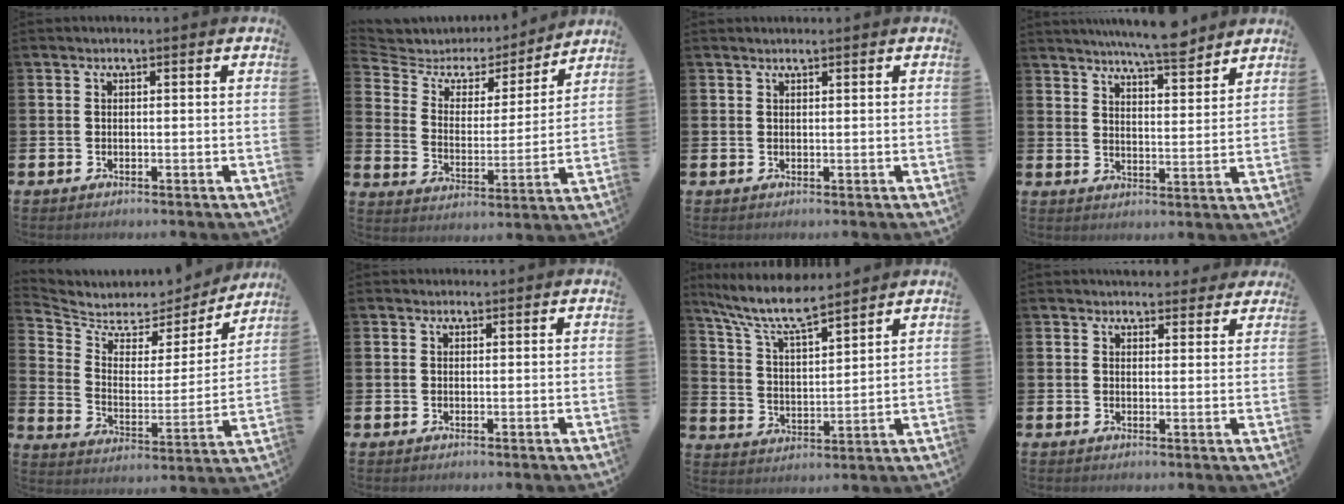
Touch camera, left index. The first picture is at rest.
{"total": 5.8, "force": [4.7, 3.2, 1.2], "torque": [-0.060, -0.031, 0.076]}
{"total": 0.8, "force": [0.8, 0.1, 0.2], "torque": [-0.003, 0.001, 0.014]}
{"total": 7.4, "force": [7.0, 0.4, 2.4], "torque": [-0.054, -0.033, 0.125]}
{"total": 5.9, "force": [5.3, 2.5, 0.5], "torque": [-0.051, -0.046, 0.089]}
{"total": 0.9, "force": [0.9, 0.4, 0.0], "torque": [0.008, 0.000, 0.014]}
{"total": 9.2, "force": [8.1, 1.4, 4.1], "torque": [-0.113, -0.035, 0.145]}
{"total": 3.7, "force": [3.6, 1.0, 0.1], "torque": [0.000, -0.018, 0.066]}